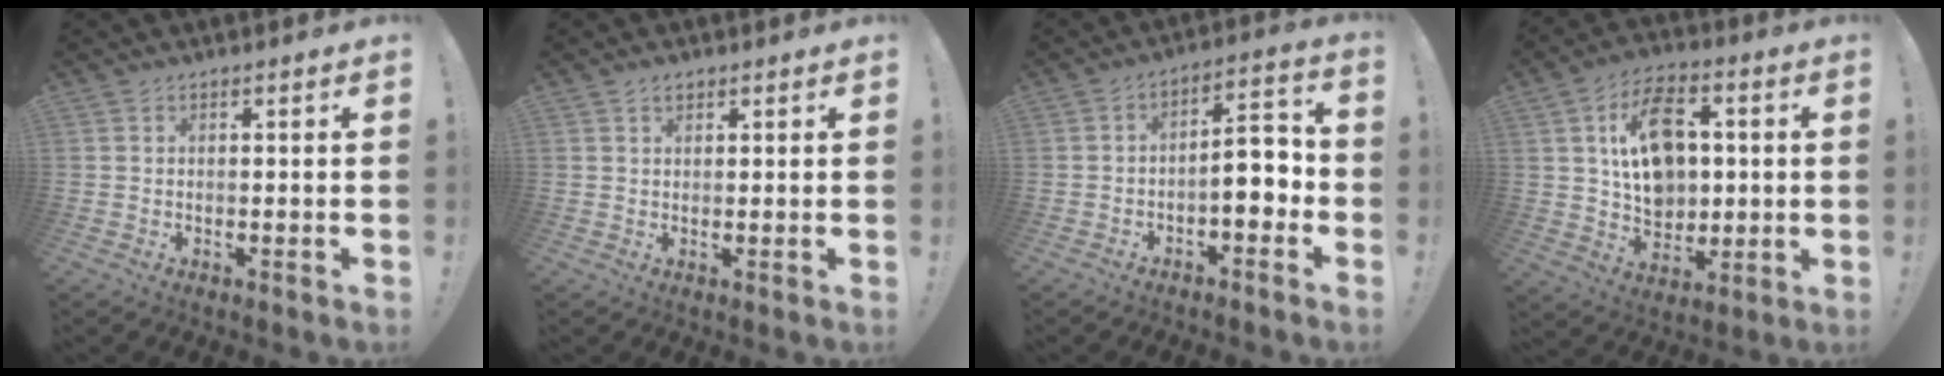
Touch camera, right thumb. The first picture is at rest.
{"total": 1.5, "force": [1.0, 1.0, 0.7], "torque": [-0.014, 0.000, 0.019]}
{"total": 8.6, "force": [-2.9, 4.0, 7.1], "torque": [-0.099, 0.017, -0.049]}
{"total": 16.4, "force": [3.4, 12.0, 10.7], "torque": [-0.159, -0.004, 0.067]}